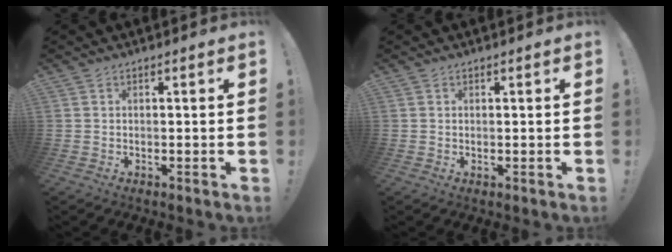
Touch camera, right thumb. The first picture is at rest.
{"total": 0.0}